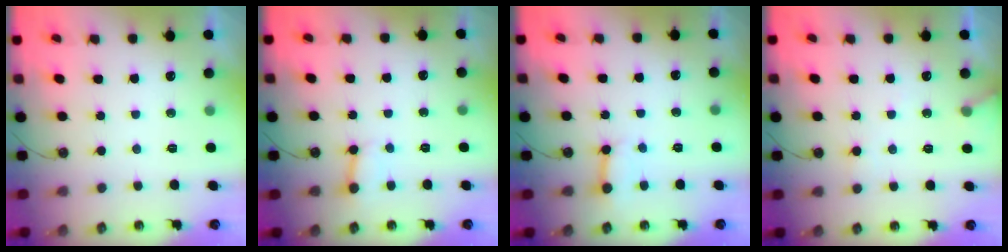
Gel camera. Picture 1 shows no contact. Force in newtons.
{"total": 4.5, "press": 4.4, "slide": 0.4}
{"total": 4.2, "press": 4.2, "slide": 0.5}
{"total": 7.4, "press": 7.3, "slide": 0.4}